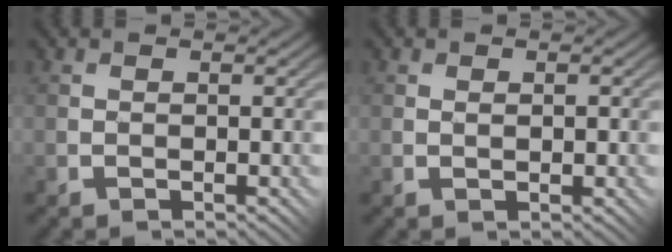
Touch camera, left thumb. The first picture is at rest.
{"total": 1.1, "force": [0.2, 0.5, 1.0], "torque": [-0.012, 0.002, 0.008]}